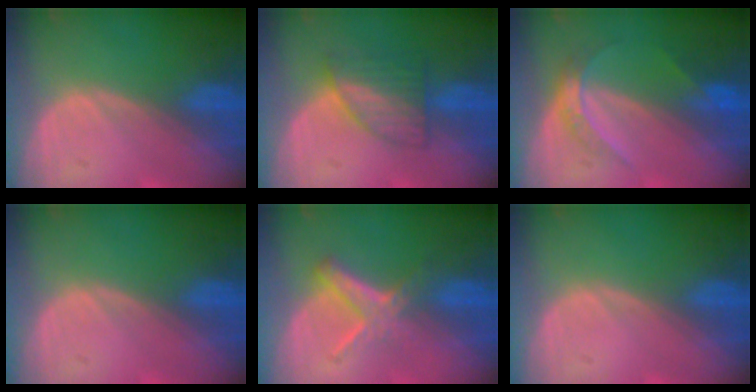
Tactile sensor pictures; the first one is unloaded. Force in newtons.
{"total": 6.1, "press": 5.6, "slide": 2.4}
{"total": 4.8, "press": 4.3, "slide": 2.2}
{"total": 0.0}
{"total": 6.0, "press": 5.2, "slide": 3.1}
{"total": 0.0}